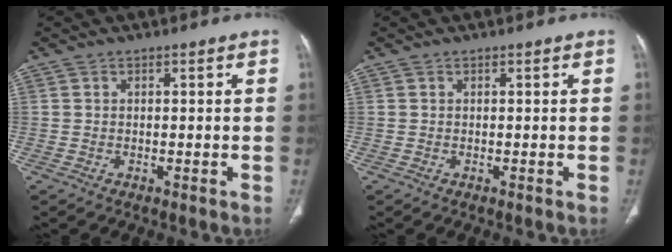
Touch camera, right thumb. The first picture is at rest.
{"total": 0.0}